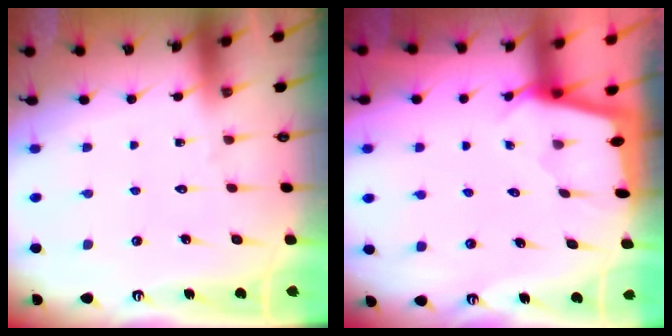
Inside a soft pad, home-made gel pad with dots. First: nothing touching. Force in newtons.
{"total": 1.9, "press": 1.9, "slide": 0.1}